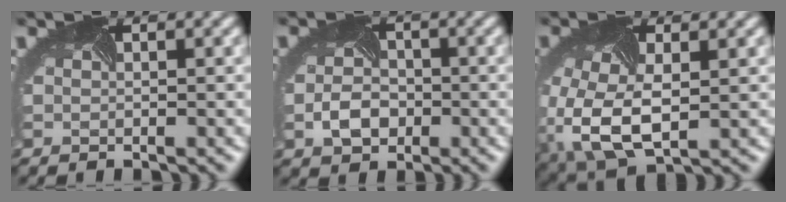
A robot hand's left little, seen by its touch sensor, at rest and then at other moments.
{"total": 3.0, "force": [-1.0, 2.2, 1.8], "torque": [-0.038, -0.005, -0.019]}
{"total": 8.3, "force": [-2.4, 4.8, 6.3], "torque": [-0.172, -0.031, -0.034]}